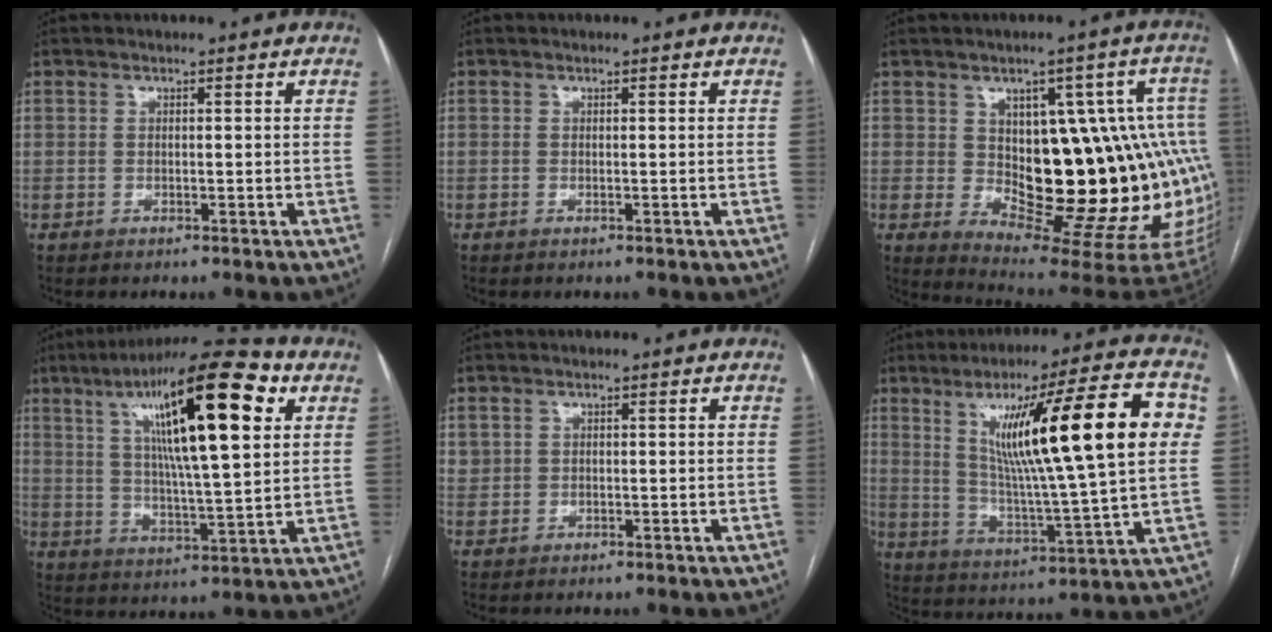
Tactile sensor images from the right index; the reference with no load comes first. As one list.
[{"total": 0.0}, {"total": 22.9, "force": [-1.1, 8.2, 21.3], "torque": [-0.182, 0.029, 0.012]}, {"total": 21.0, "force": [8.4, 3.5, 18.9], "torque": [-0.314, 0.028, 0.130]}, {"total": 1.4, "force": [0.6, 1.3, 0.2], "torque": [0.009, 0.008, 0.009]}, {"total": 22.8, "force": [6.2, 0.9, 21.9], "torque": [-0.338, 0.008, 0.088]}]